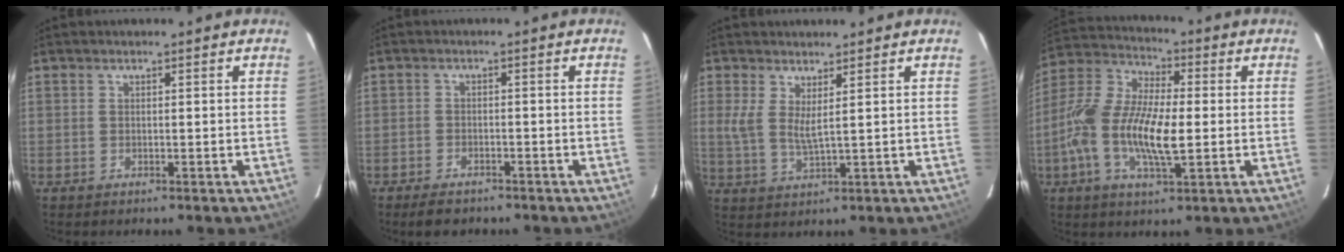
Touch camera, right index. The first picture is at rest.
{"total": 4.7, "force": [-3.7, 2.1, 1.8], "torque": [-0.049, -0.001, -0.059]}
{"total": 3.7, "force": [1.7, 0.4, 3.3], "torque": [-0.065, -0.011, 0.029]}
{"total": 15.2, "force": [-2.4, 5.9, 13.9], "torque": [-0.285, 0.006, -0.056]}